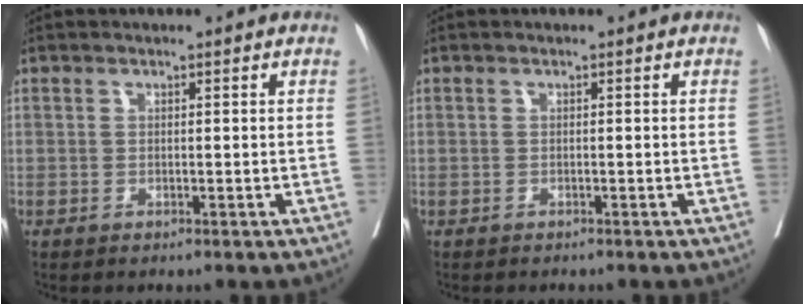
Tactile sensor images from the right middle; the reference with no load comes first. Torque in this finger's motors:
{"motor_torque": [0.35, -0.43, -0.01, 0.00]}